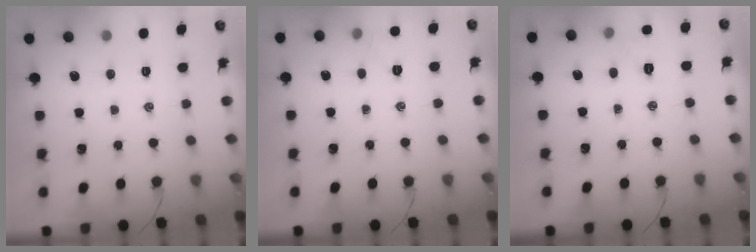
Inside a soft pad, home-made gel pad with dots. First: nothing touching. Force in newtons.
{"total": 4.7, "press": 4.5, "slide": 1.3}
{"total": 5.1, "press": 5.0, "slide": 1.3}